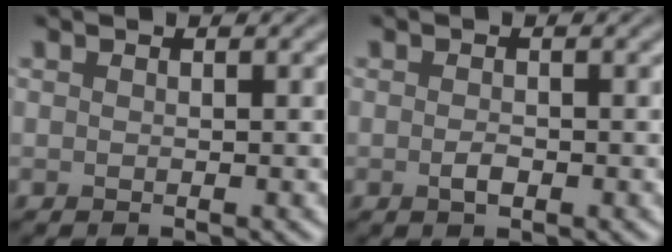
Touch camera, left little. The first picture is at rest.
{"total": 1.1, "force": [-0.4, 0.5, 0.9], "torque": [-0.019, -0.001, -0.008]}